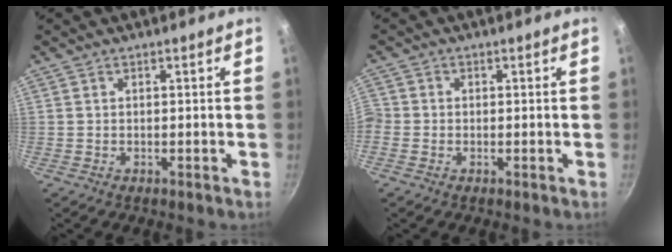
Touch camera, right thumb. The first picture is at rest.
{"total": 2.2, "force": [-0.9, 1.8, 0.7], "torque": [-0.014, 0.004, -0.026]}